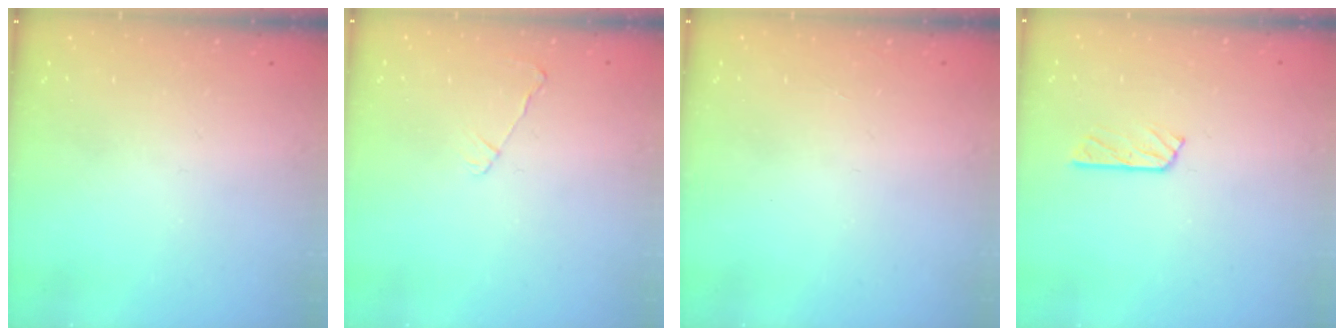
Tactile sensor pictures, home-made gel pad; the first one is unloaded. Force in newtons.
{"total": 2.6, "press": 2.6, "slide": 0.5}
{"total": 0.0}
{"total": 5.5, "press": 5.5, "slide": 0.2}